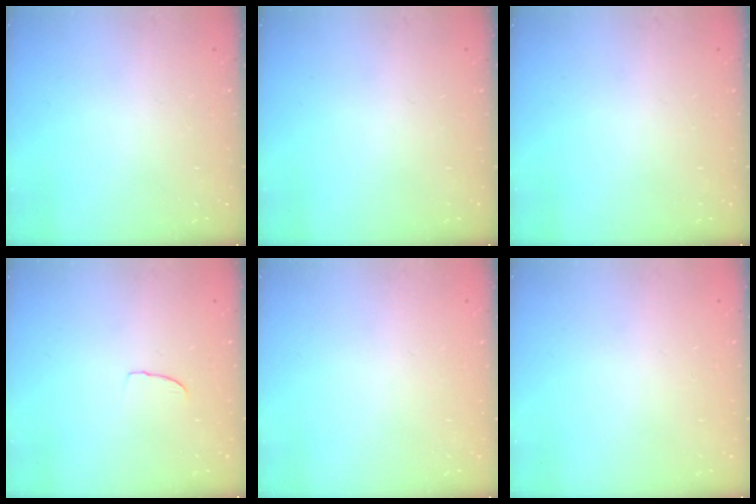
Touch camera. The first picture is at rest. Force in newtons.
{"total": 0.0}
{"total": 0.0}
{"total": 3.3, "press": 3.3, "slide": 0.3}
{"total": 0.0}
{"total": 0.0}